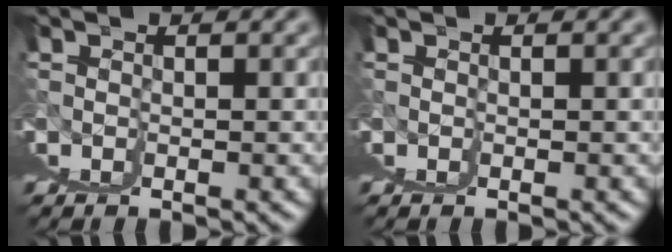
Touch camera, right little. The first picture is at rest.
{"total": 0.0}